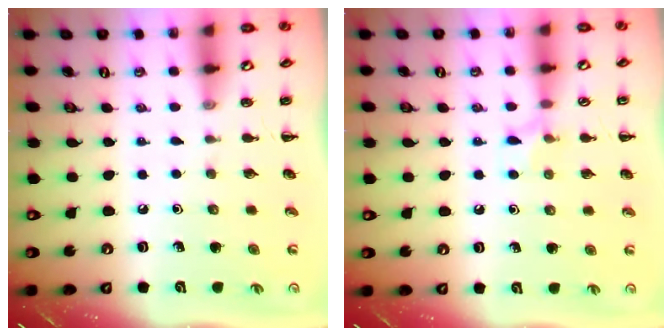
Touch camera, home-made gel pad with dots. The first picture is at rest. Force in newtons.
{"total": 6.1, "press": 5.8, "slide": 1.9}